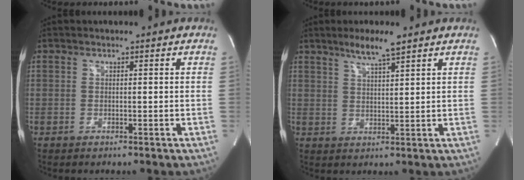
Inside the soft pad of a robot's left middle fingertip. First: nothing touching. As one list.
[{"total": 5.2, "force": [3.9, 0.1, 3.5], "torque": [-0.069, 0.001, 0.071]}]